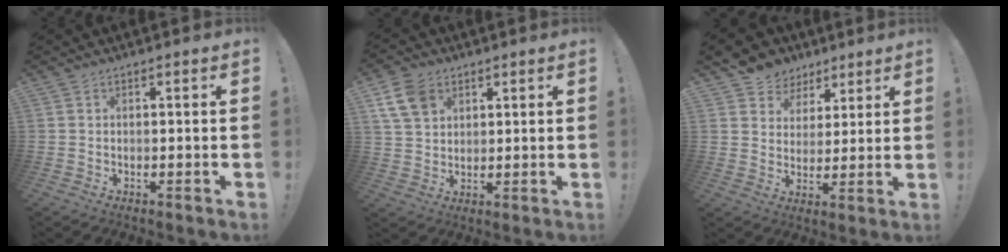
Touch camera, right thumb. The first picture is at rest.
{"total": 9.8, "force": [4.9, 6.7, 5.2], "torque": [-0.098, -0.009, 0.098]}
{"total": 7.5, "force": [4.4, 6.0, 0.8], "torque": [-0.019, -0.029, 0.091]}